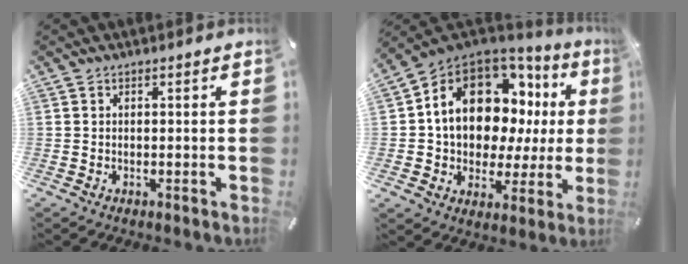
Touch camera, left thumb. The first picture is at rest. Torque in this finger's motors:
{"motor_torque": [2.01, 2.04, 1.63, -1.14, 0.50]}